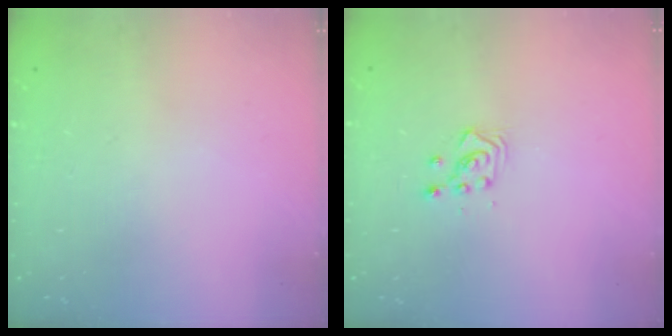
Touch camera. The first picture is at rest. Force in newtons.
{"total": 3.0, "press": 2.9, "slide": 0.8}